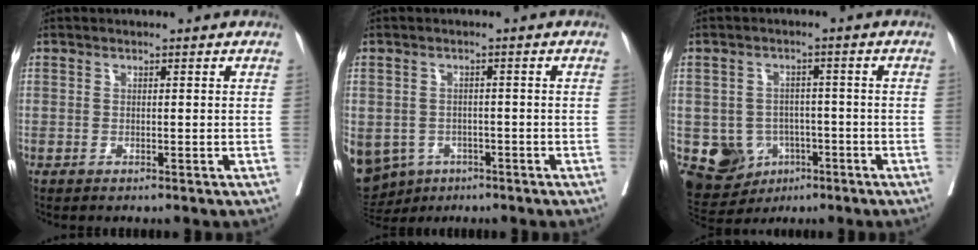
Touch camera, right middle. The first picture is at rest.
{"total": 15.1, "force": [-7.1, 12.2, 5.5], "torque": [-0.173, -0.005, -0.089]}
{"total": 7.7, "force": [-2.7, 6.8, 2.3], "torque": [-0.045, 0.008, -0.030]}